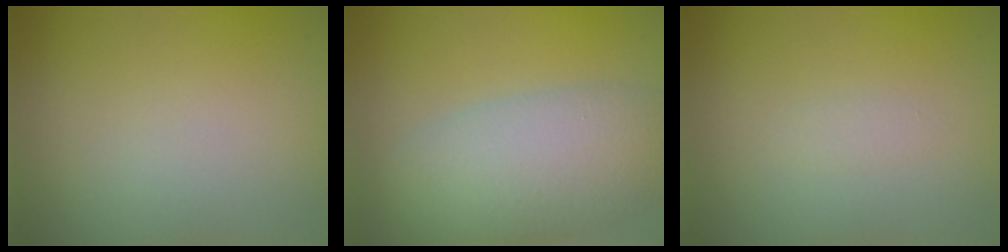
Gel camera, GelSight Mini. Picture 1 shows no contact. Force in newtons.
{"total": 7.3, "press": 7.3, "slide": 0.5}
{"total": 0.7, "press": 0.7, "slide": 0.0}